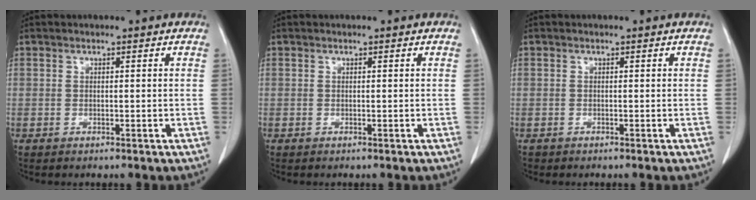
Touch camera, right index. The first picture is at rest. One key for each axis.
{"total": 0.0}
{"total": 0.5, "fx": -0.3, "fy": 0.4, "fz": 0.0, "tx": -0.005, "ty": 0.003, "tz": -0.008}